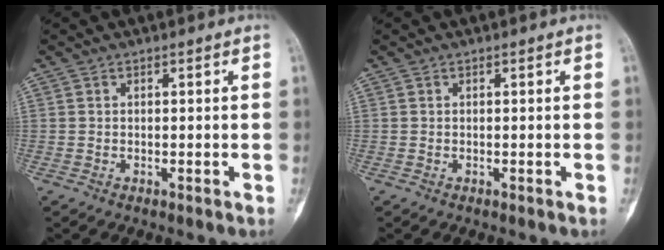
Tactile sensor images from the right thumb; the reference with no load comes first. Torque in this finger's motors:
{"motor_torque": [0.29, 0.01, -0.01, -0.10, 0.05]}